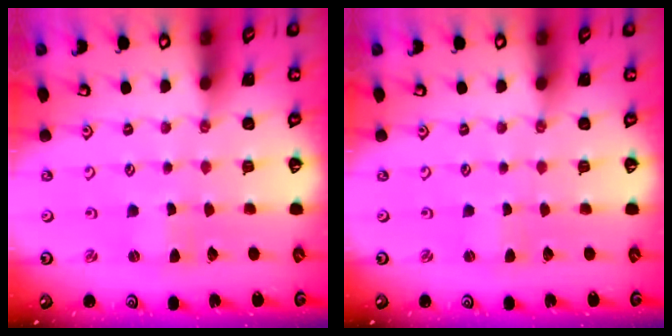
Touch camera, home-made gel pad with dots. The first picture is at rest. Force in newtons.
{"total": 1.1, "press": 1.0, "slide": 0.2}